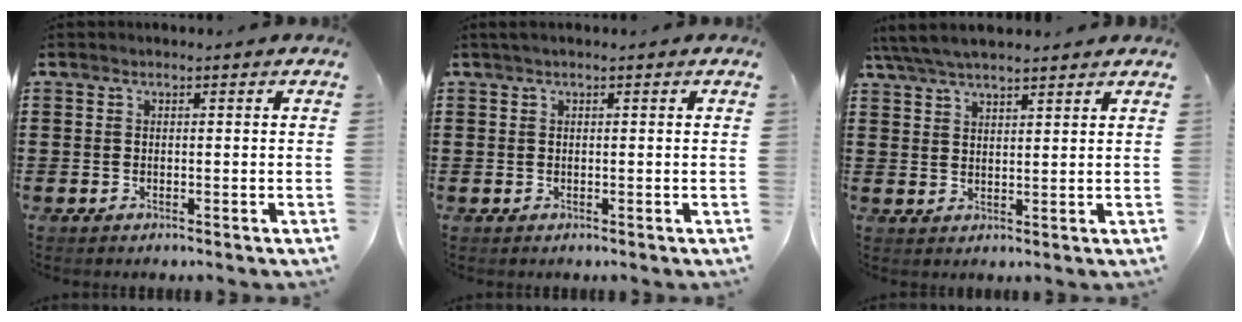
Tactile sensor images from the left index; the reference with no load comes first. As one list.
[{"total": 0.5, "force": [0.0, 0.0, 0.5], "torque": [-0.008, -0.002, 0.001]}, {"total": 5.0, "force": [4.4, 0.8, 2.3], "torque": [-0.056, -0.005, 0.082]}]